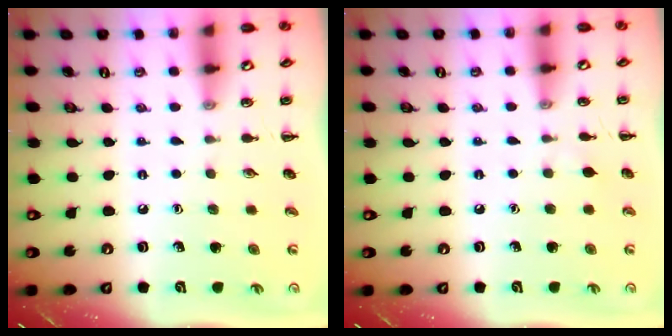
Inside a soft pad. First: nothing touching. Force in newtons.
{"total": 3.0, "press": 2.7, "slide": 1.2}